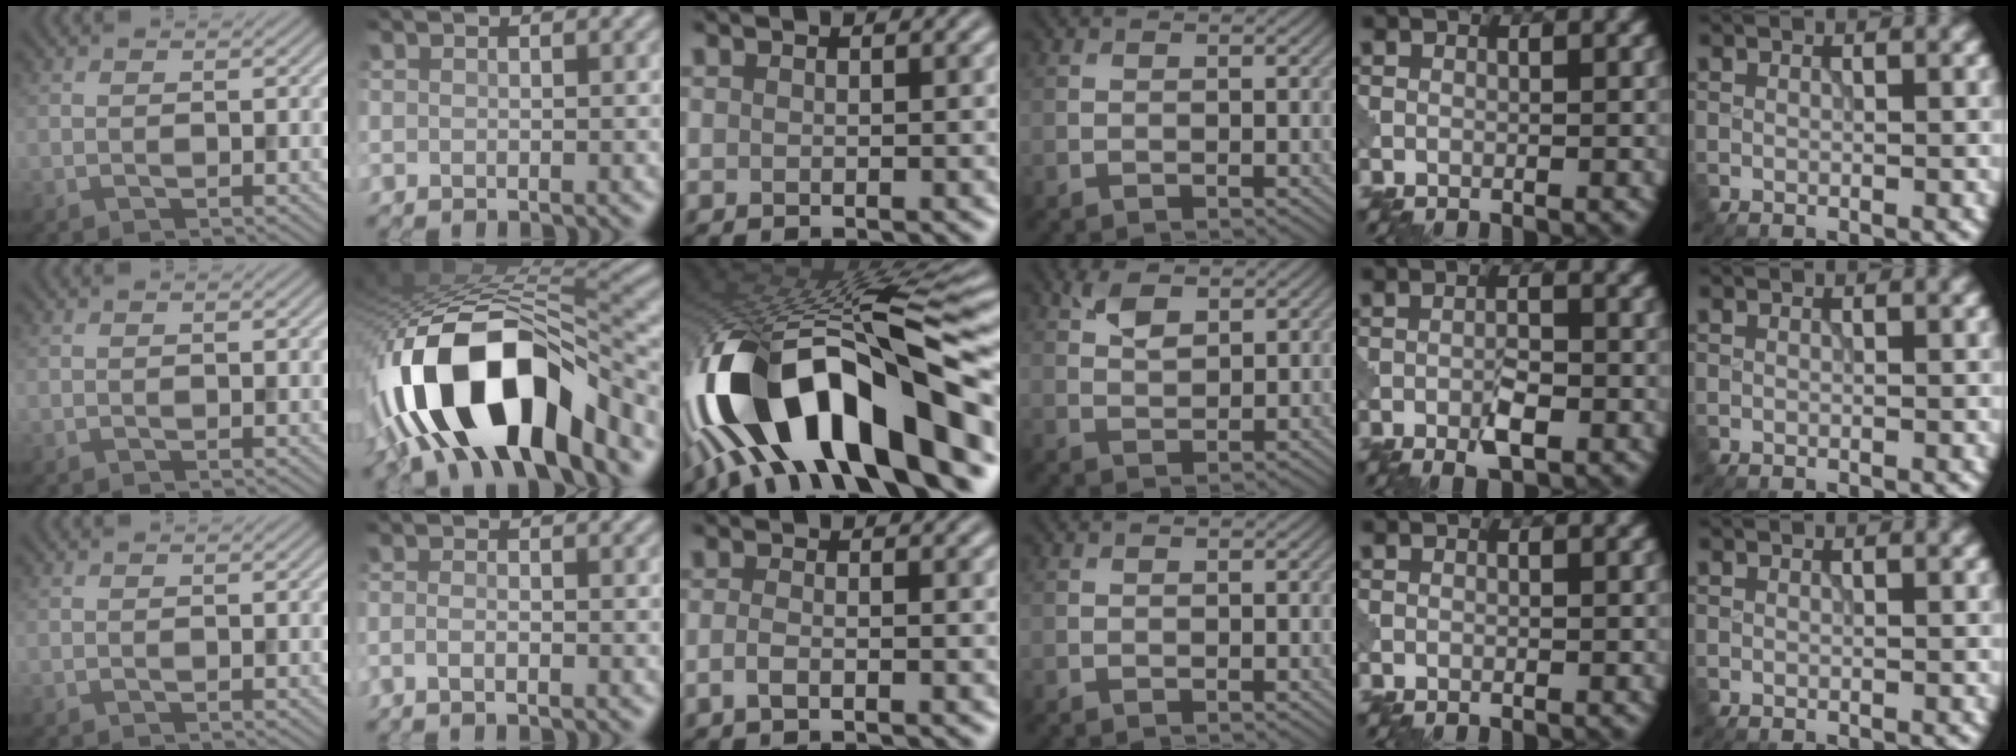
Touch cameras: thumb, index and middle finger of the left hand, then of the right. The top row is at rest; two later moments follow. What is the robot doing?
{"motion": "disassemble", "object": "puzzle pieces"}